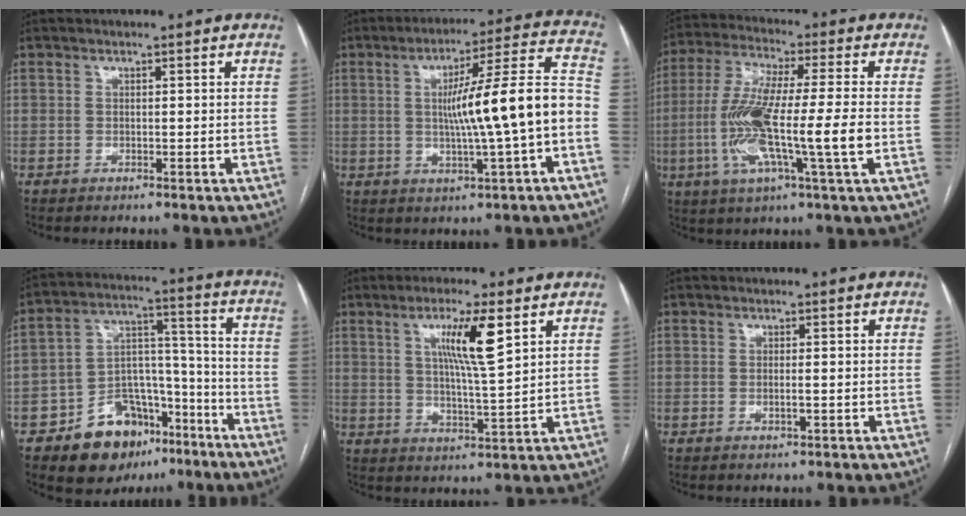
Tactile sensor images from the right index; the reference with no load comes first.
{"total": 14.6, "force": [-1.7, -0.1, 14.5], "torque": [-0.214, 0.021, -0.026]}
{"total": 15.2, "force": [-2.8, 0.4, 14.9], "torque": [-0.296, -0.008, -0.060]}
{"total": 15.1, "force": [-9.4, 9.2, 7.4], "torque": [-0.106, 0.049, -0.142]}
{"total": 8.6, "force": [3.6, 0.1, 7.8], "torque": [-0.141, -0.004, 0.063]}
{"total": 1.0, "force": [-0.3, 0.1, 1.0], "torque": [-0.021, -0.002, -0.004]}